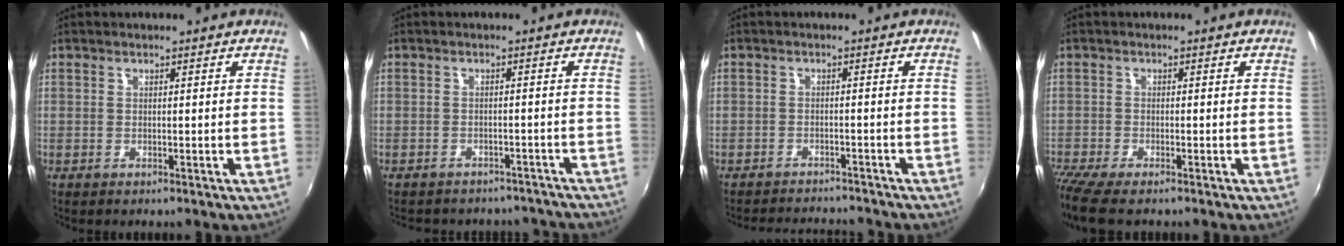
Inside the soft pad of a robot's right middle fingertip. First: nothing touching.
{"total": 11.7, "force": [-10.3, 4.5, 3.0], "torque": [-0.073, 0.009, -0.118]}
{"total": 7.7, "force": [-7.2, 1.9, 1.9], "torque": [-0.056, 0.008, -0.102]}
{"total": 5.5, "force": [-4.6, 0.6, 3.0], "torque": [-0.078, -0.029, -0.088]}